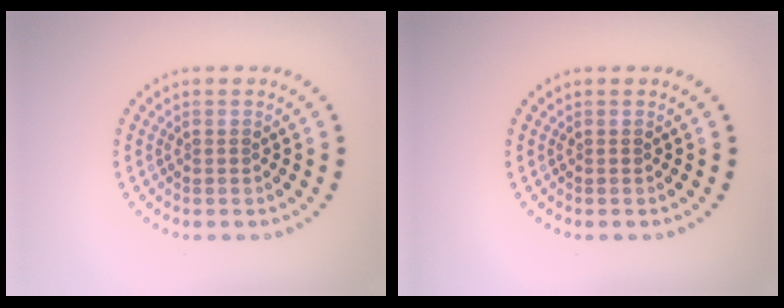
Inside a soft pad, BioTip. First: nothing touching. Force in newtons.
{"total": 0.0}